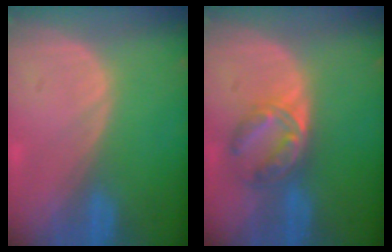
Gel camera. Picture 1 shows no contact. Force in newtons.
{"total": 6.2, "press": 5.7, "slide": 2.5}